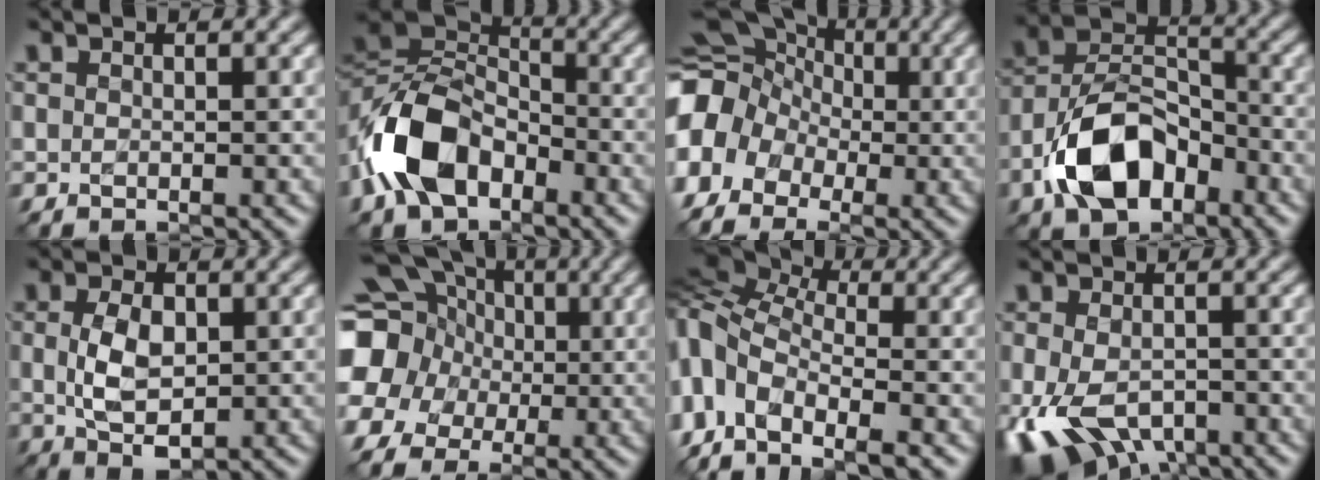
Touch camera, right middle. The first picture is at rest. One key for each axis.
{"total": 9.9, "fx": -4.2, "fy": 6.5, "fz": 6.2, "tx": -0.129, "ty": 0.009, "tz": -0.096}
{"total": 10.1, "fx": -2.3, "fy": 8.6, "fz": 4.9, "tx": -0.106, "ty": 0.000, "tz": -0.072}
{"total": 8.8, "fx": -4.3, "fy": 5.1, "fz": 5.8, "tx": -0.110, "ty": 0.011, "tz": -0.086}
{"total": 4.6, "fx": 0.2, "fy": 2.6, "fz": 3.8, "tx": -0.078, "ty": 0.002, "tz": 0.008}
{"total": 18.3, "fx": 1.4, "fy": 17.0, "fz": 6.6, "tx": -0.180, "ty": 0.005, "tz": -0.014}
{"total": 10.9, "fx": -3.3, "fy": 6.9, "fz": 7.8, "tx": -0.184, "ty": -0.005, "tz": -0.070}
{"total": 8.6, "fx": -3.7, "fy": 5.1, "fz": 5.8, "tx": -0.122, "ty": -0.032, "tz": -0.055}